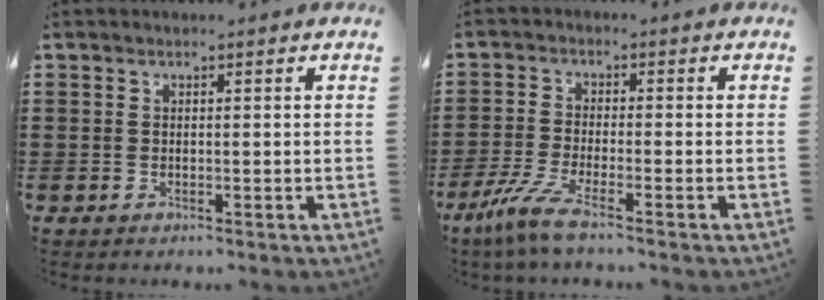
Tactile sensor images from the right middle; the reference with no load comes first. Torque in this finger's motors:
{"motor_torque": [1.64, -0.50, 0.35, 0.10]}